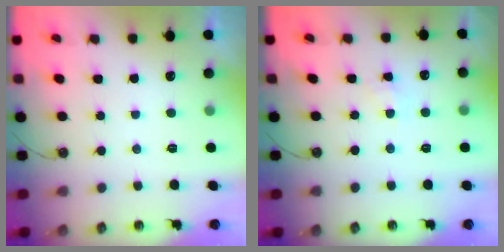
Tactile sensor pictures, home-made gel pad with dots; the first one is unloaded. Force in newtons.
{"total": 4.2, "press": 4.1, "slide": 0.6}